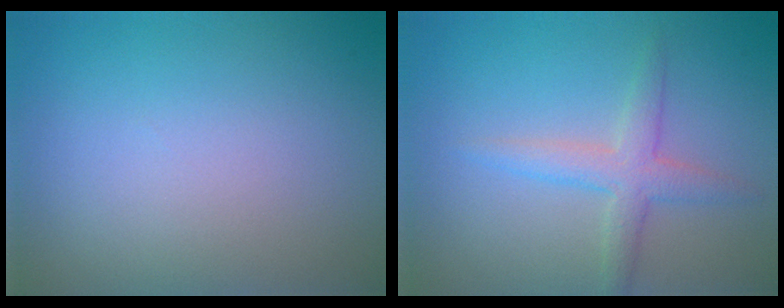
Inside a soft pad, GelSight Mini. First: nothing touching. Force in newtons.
{"total": 2.8, "press": 2.8, "slide": 0.1}